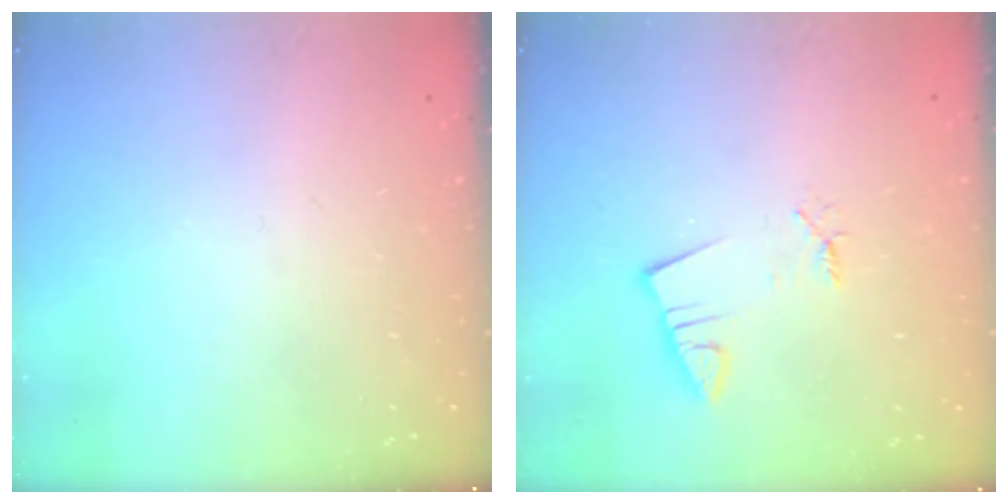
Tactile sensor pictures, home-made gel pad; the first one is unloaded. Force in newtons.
{"total": 1.8, "press": 1.8, "slide": 0.1}